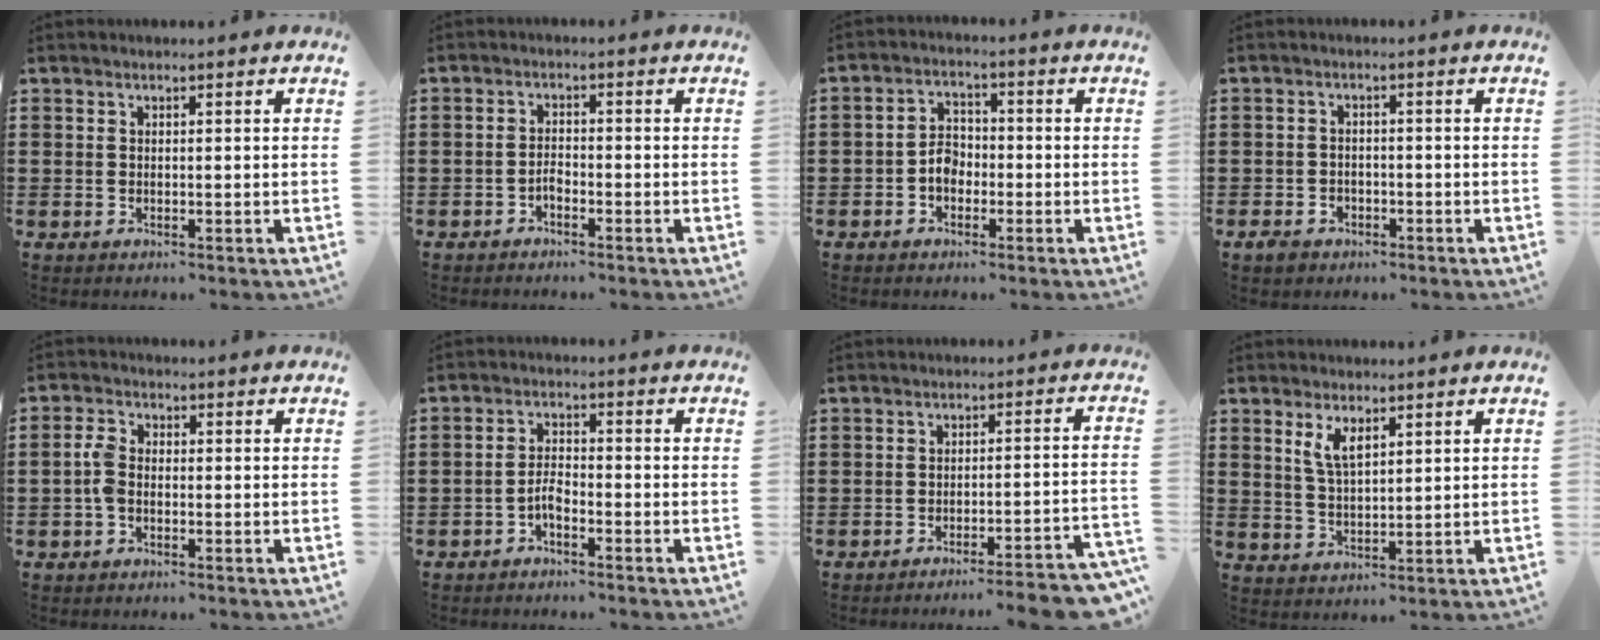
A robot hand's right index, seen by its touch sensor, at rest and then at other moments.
{"total": 1.7, "force": [-1.3, 0.7, 0.8], "torque": [-0.019, 0.003, -0.026]}
{"total": 3.6, "force": [-1.4, 2.5, 2.1], "torque": [-0.050, 0.005, -0.030]}
{"total": 2.1, "force": [-1.6, 1.3, 0.5], "torque": [-0.013, 0.005, -0.034]}
{"total": 3.2, "force": [-0.8, 1.9, 2.5], "torque": [-0.069, -0.002, -0.021]}
{"total": 3.0, "force": [-1.9, 1.1, 2.0], "torque": [-0.047, 0.007, -0.040]}
{"total": 4.4, "force": [-3.9, -0.5, 1.8], "torque": [-0.030, -0.016, -0.077]}
{"total": 3.9, "force": [2.1, 1.6, 2.8], "torque": [-0.062, 0.004, 0.038]}